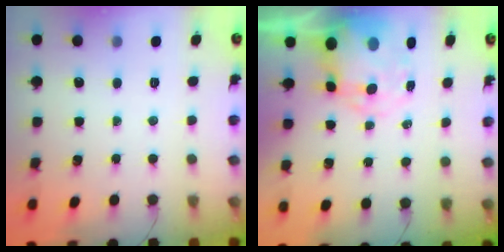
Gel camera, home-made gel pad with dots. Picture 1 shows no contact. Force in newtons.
{"total": 10.2, "press": 9.9, "slide": 2.3}